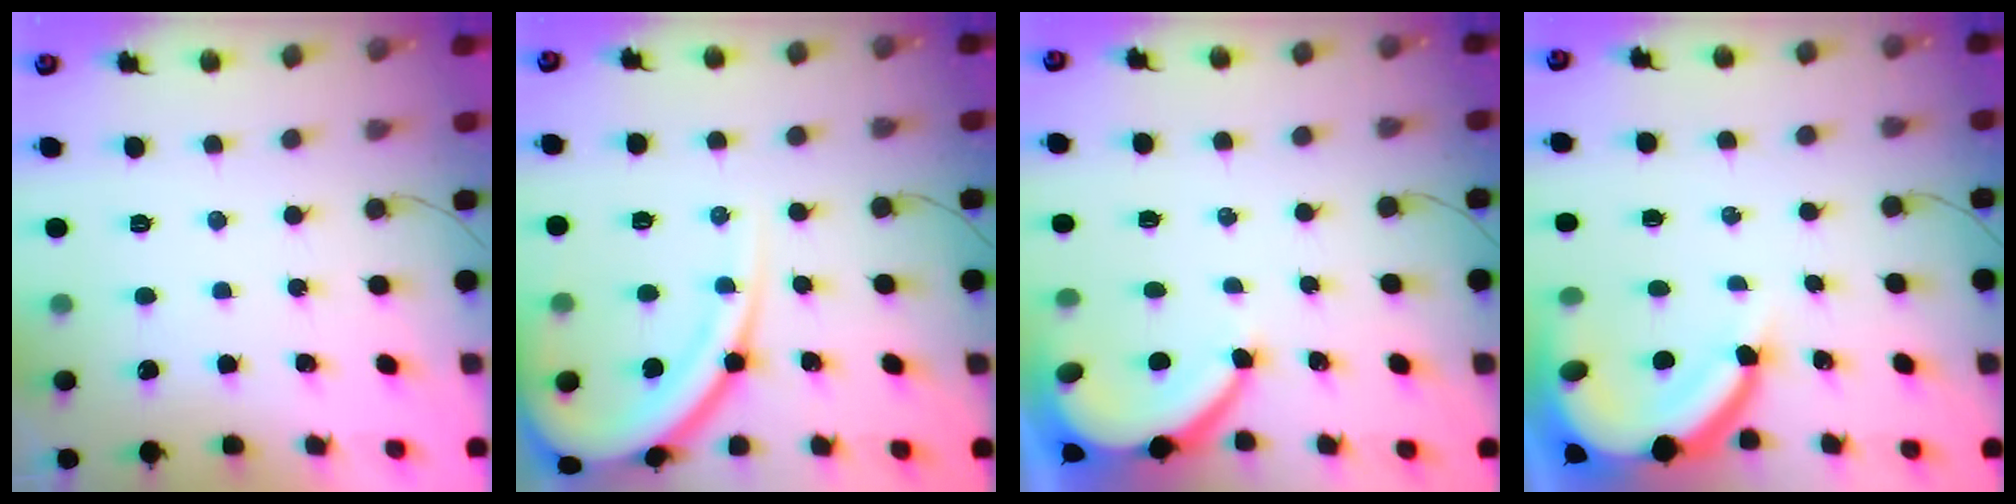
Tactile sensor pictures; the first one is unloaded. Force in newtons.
{"total": 13.8, "press": 13.7, "slide": 1.2}
{"total": 6.8, "press": 6.8, "slide": 0.5}
{"total": 10.1, "press": 10.0, "slide": 1.0}